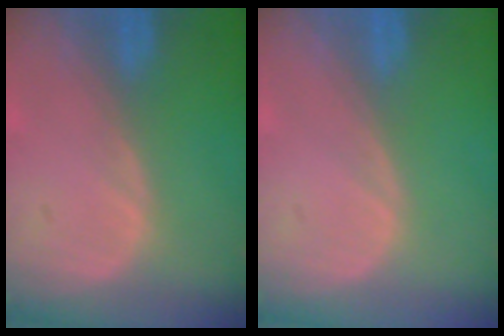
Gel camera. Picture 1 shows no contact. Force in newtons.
{"total": 0.0}